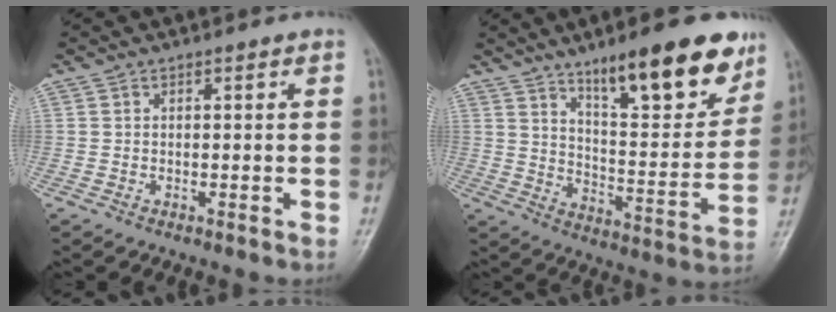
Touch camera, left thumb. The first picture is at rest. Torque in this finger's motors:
{"motor_torque": [1.73, 1.03, 1.47, -1.30, 0.08]}